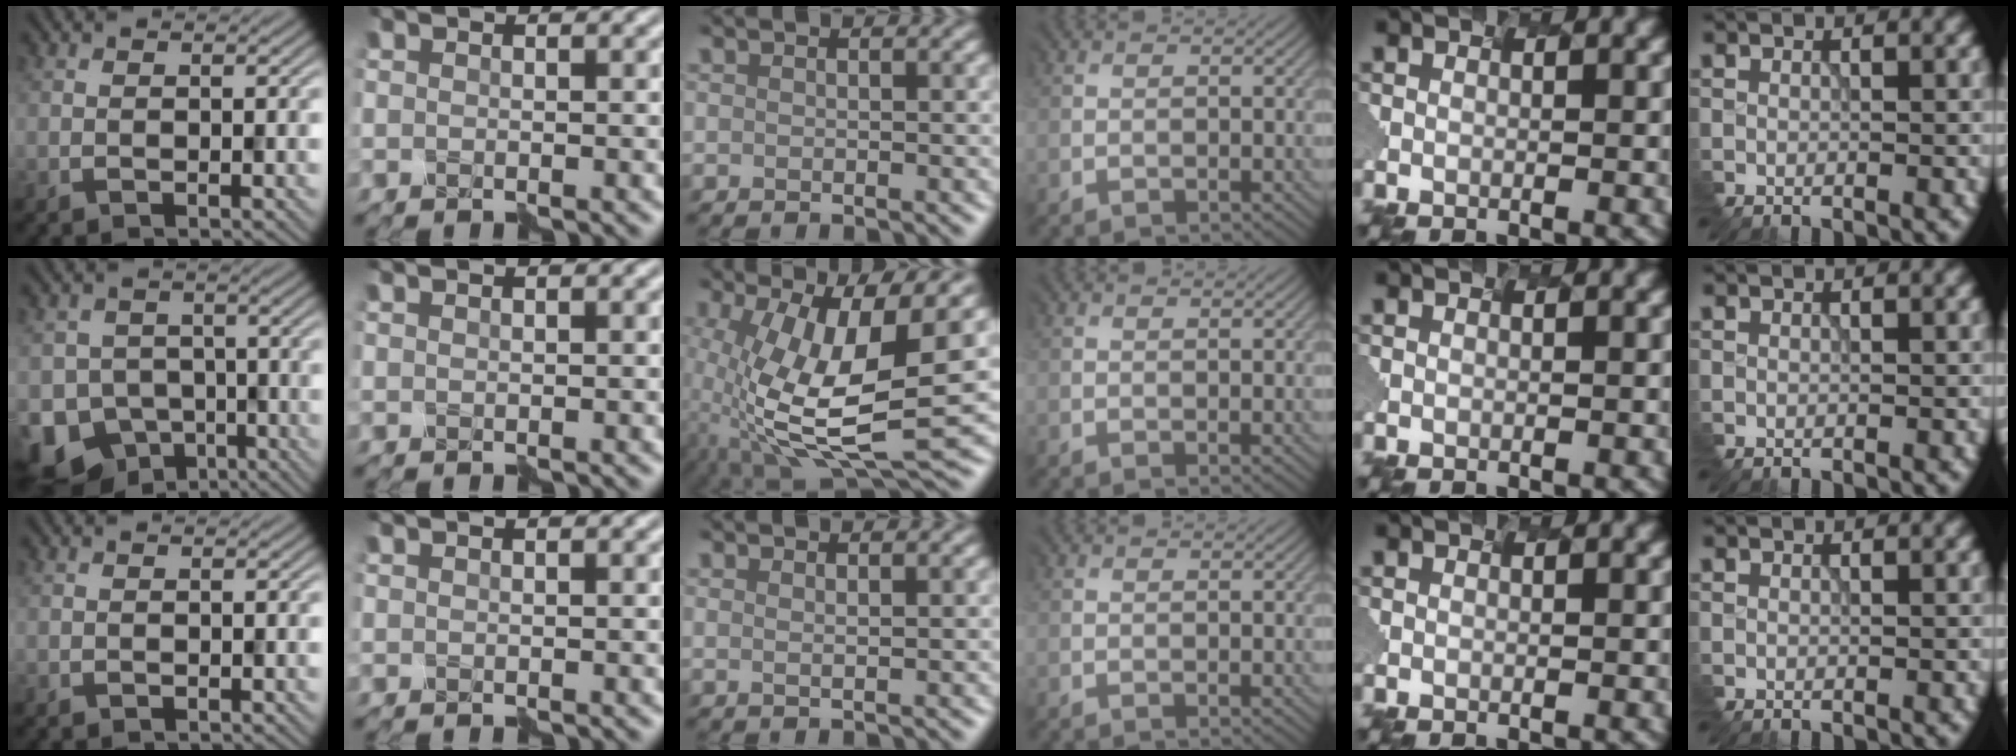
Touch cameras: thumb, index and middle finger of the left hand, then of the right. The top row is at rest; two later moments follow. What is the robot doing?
{"motion": "disassemble", "object": "velcro strap"}